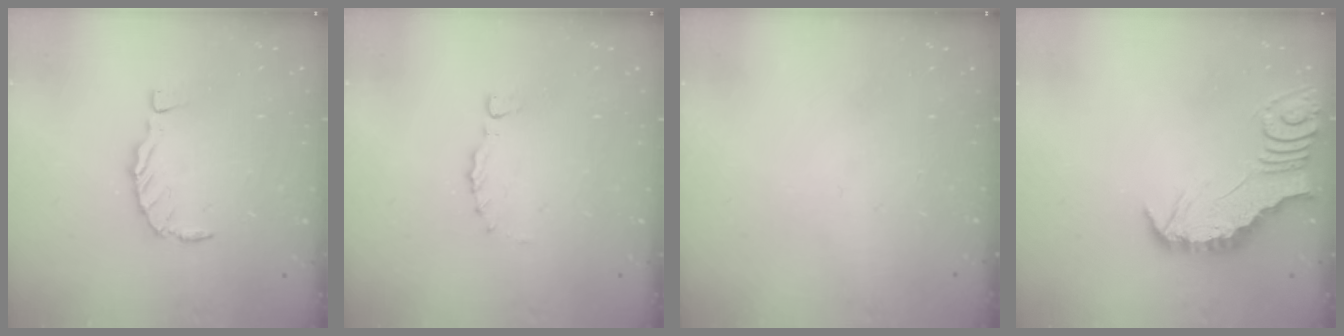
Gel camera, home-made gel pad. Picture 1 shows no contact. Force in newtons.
{"total": 0.0}
{"total": 0.0}
{"total": 2.8, "press": 2.8, "slide": 0.2}